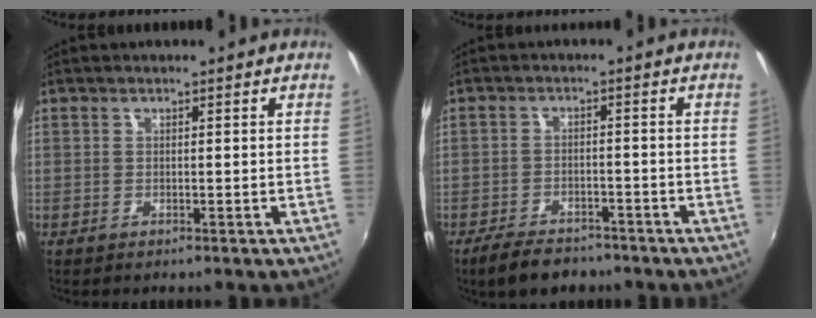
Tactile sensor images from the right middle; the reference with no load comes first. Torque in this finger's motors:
{"motor_torque": [1.01, -1.13, 0.25, 0.08]}